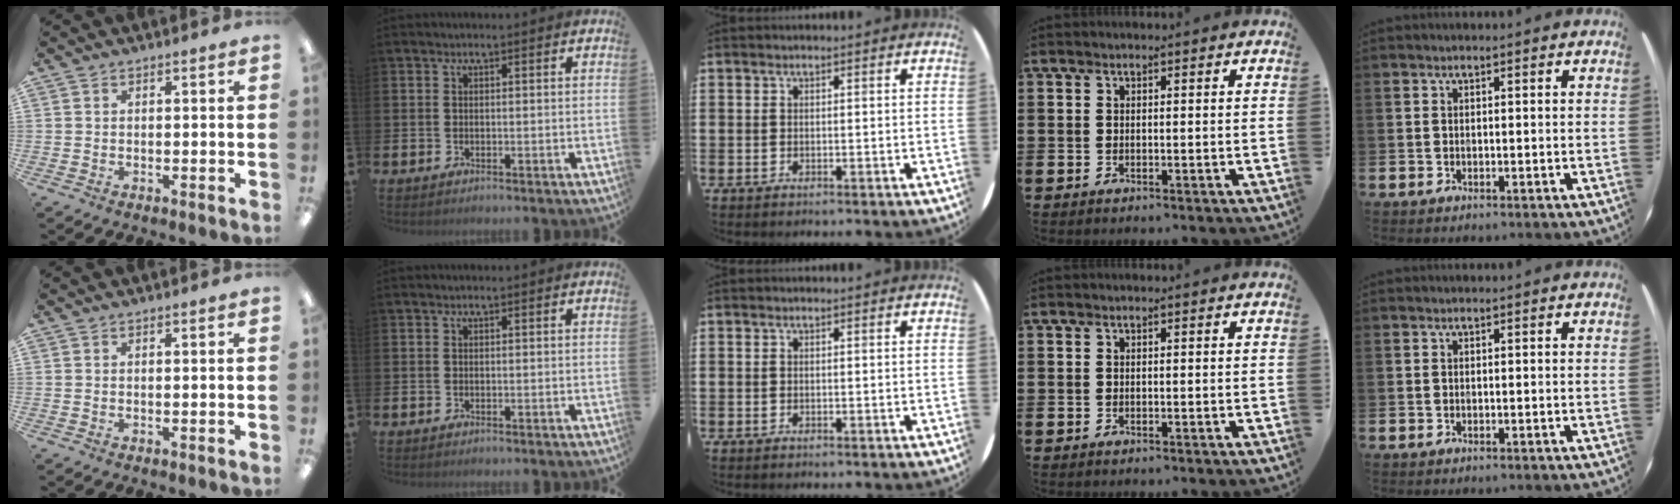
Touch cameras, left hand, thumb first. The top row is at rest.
{}